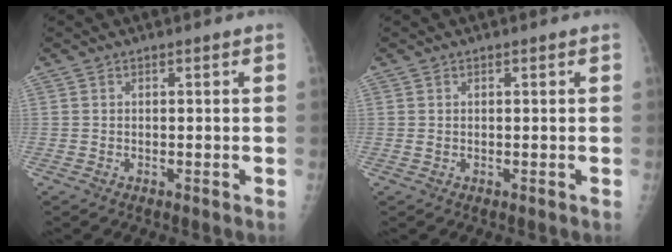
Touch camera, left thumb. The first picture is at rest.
{"total": 1.0, "force": [0.2, 0.8, 0.6], "torque": [-0.007, 0.000, 0.005]}